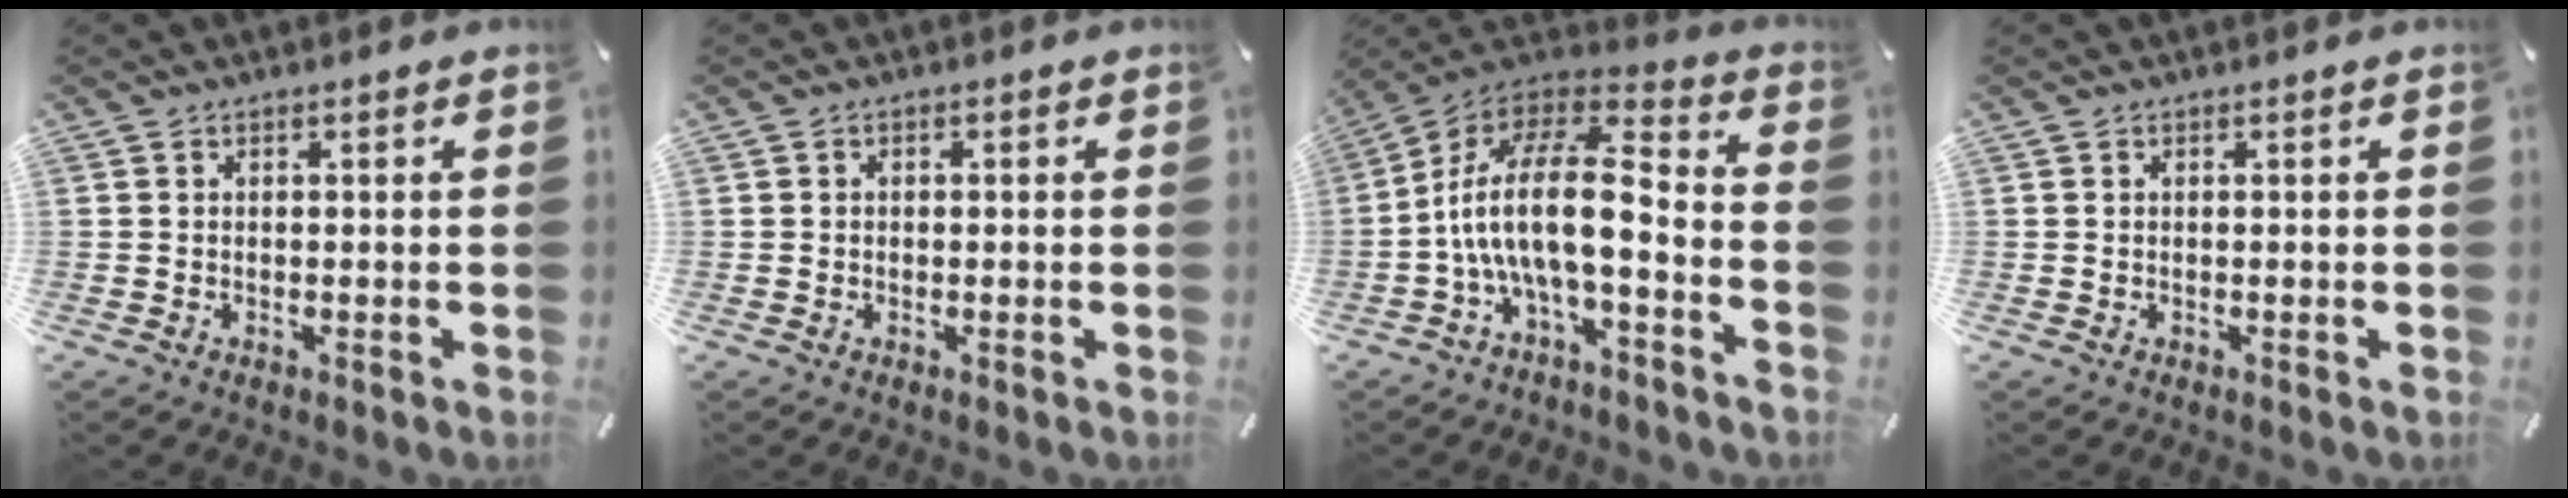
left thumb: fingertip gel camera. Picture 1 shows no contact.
{"total": 0.7, "force": [-0.1, 0.7, 0.2], "torque": [-0.003, 0.005, -0.004]}
{"total": 18.1, "force": [-2.6, 7.6, 16.2], "torque": [-0.317, 0.004, -0.045]}
{"total": 0.0}